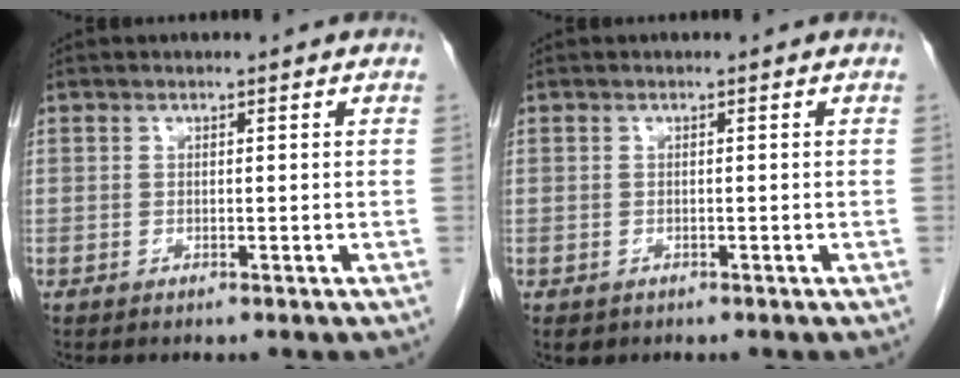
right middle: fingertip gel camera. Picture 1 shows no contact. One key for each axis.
{"total": 1.0, "fx": -0.5, "fy": 0.8, "fz": 0.3, "tx": -0.009, "ty": 0.002, "tz": 0.000}